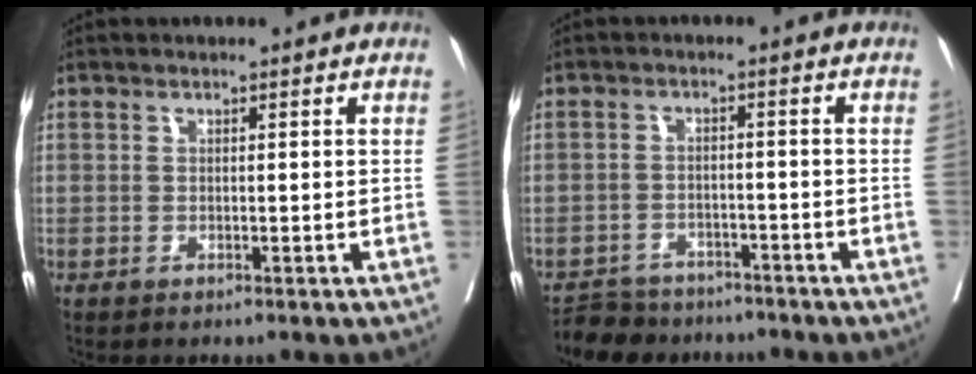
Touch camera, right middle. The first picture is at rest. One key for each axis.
{"total": 6.5, "fx": -5.8, "fy": 2.9, "fz": 0.4, "tx": 0.000, "ty": 0.000, "tz": -0.091}